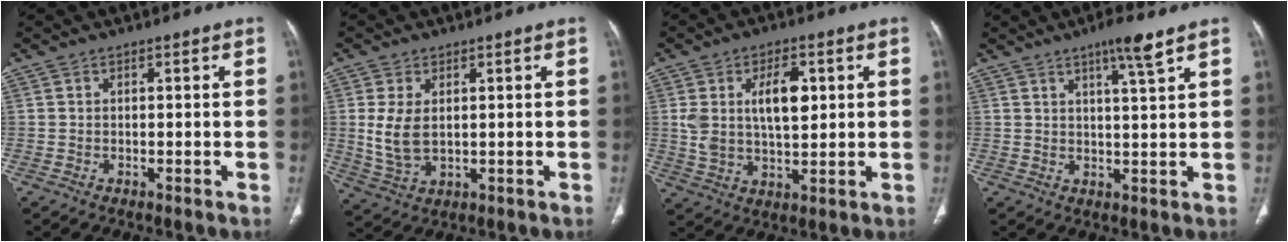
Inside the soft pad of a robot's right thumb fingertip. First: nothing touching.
{"total": 7.2, "force": [0.9, 4.4, 5.7], "torque": [-0.117, -0.009, 0.028]}
{"total": 10.4, "force": [2.6, 5.3, 8.6], "torque": [-0.144, -0.004, 0.052]}
{"total": 5.4, "force": [3.4, 0.0, 4.1], "torque": [-0.065, -0.020, 0.057]}